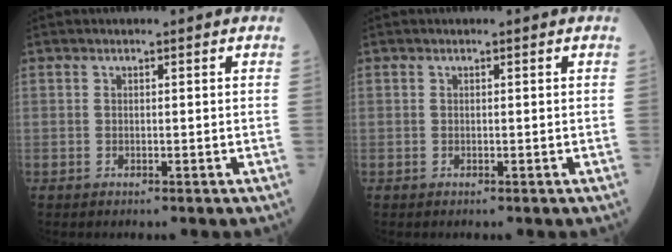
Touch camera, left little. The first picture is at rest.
{"total": 0.0}